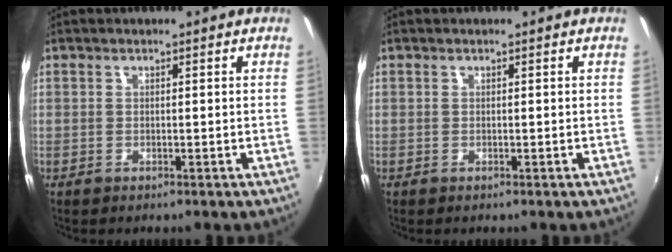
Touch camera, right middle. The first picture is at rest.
{"total": 0.0}